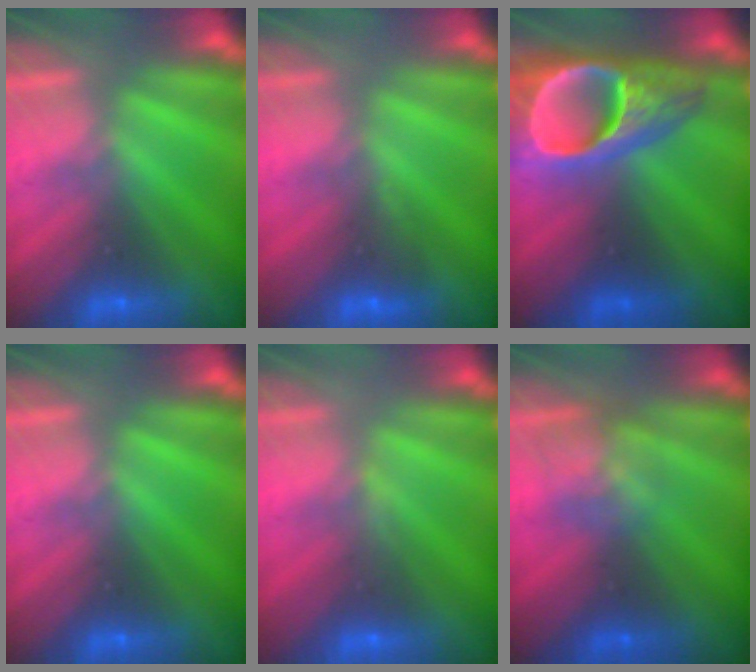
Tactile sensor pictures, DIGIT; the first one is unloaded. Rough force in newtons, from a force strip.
{"total": 2.9}
{"total": 7.0}
{"total": 0.0}
{"total": 3.3}
{"total": 2.8}